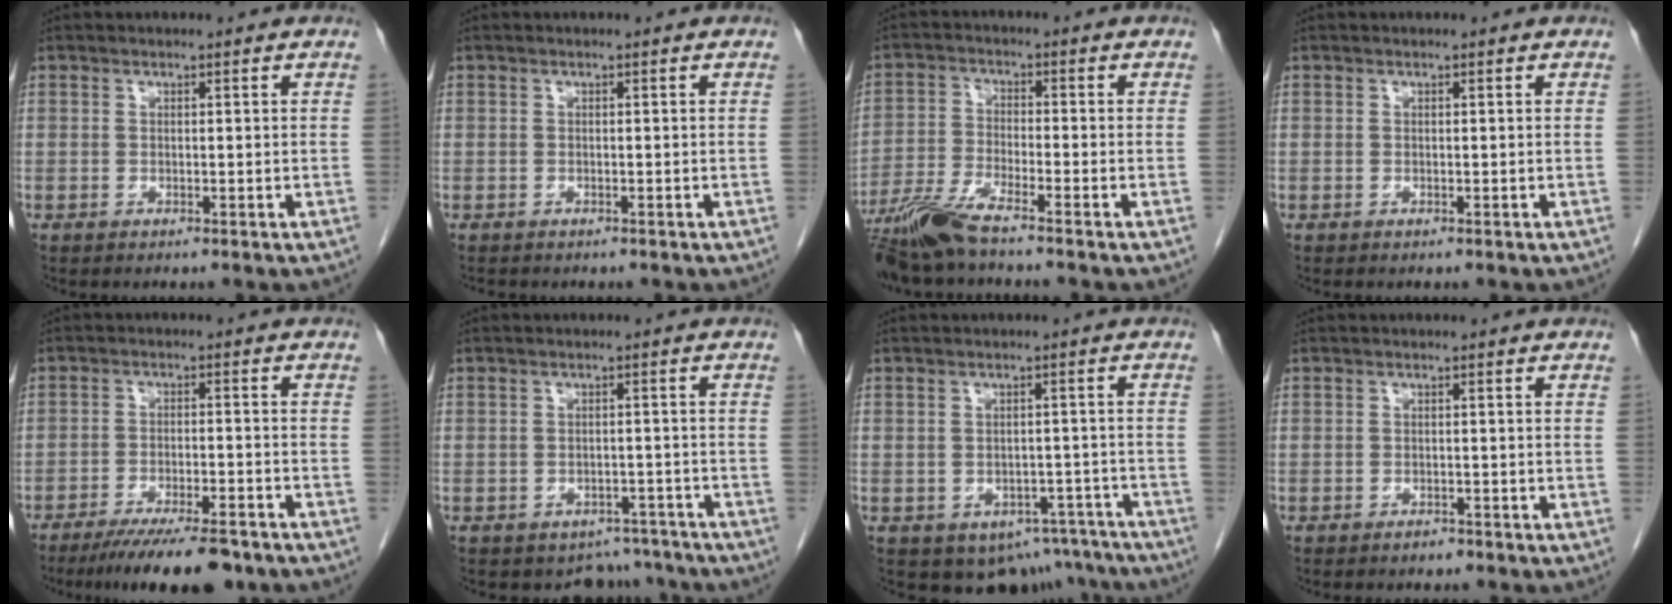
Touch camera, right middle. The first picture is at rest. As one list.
[{"total": 1.1, "force": [-0.9, 0.5, 0.3], "torque": [-0.013, -0.002, -0.013]}, {"total": 7.3, "force": [-6.1, -0.1, 4.1], "torque": [-0.089, -0.026, -0.120]}, {"total": 0.0}, {"total": 11.7, "force": [-9.4, 2.1, 6.7], "torque": [-0.096, -0.016, -0.145]}, {"total": 6.0, "force": [-5.1, 3.1, -0.6], "torque": [0.027, 0.026, -0.059]}, {"total": 9.6, "force": [-7.1, 6.1, 2.4], "torque": [-0.010, 0.016, -0.083]}, {"total": 1.0, "force": [-0.8, 0.4, 0.3], "torque": [-0.008, 0.001, -0.012]}]